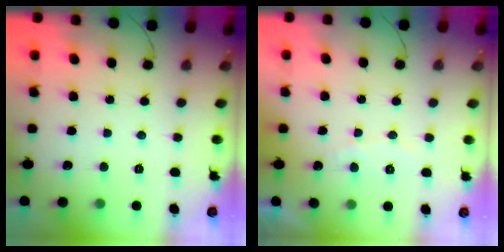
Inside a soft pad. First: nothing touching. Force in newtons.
{"total": 4.5, "press": 4.4, "slide": 0.3}